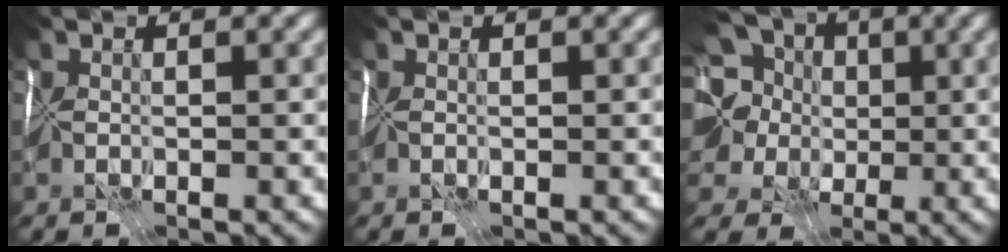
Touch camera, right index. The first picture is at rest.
{"total": 0.0}
{"total": 10.9, "force": [3.3, 8.8, 5.5], "torque": [-0.114, 0.019, 0.022]}